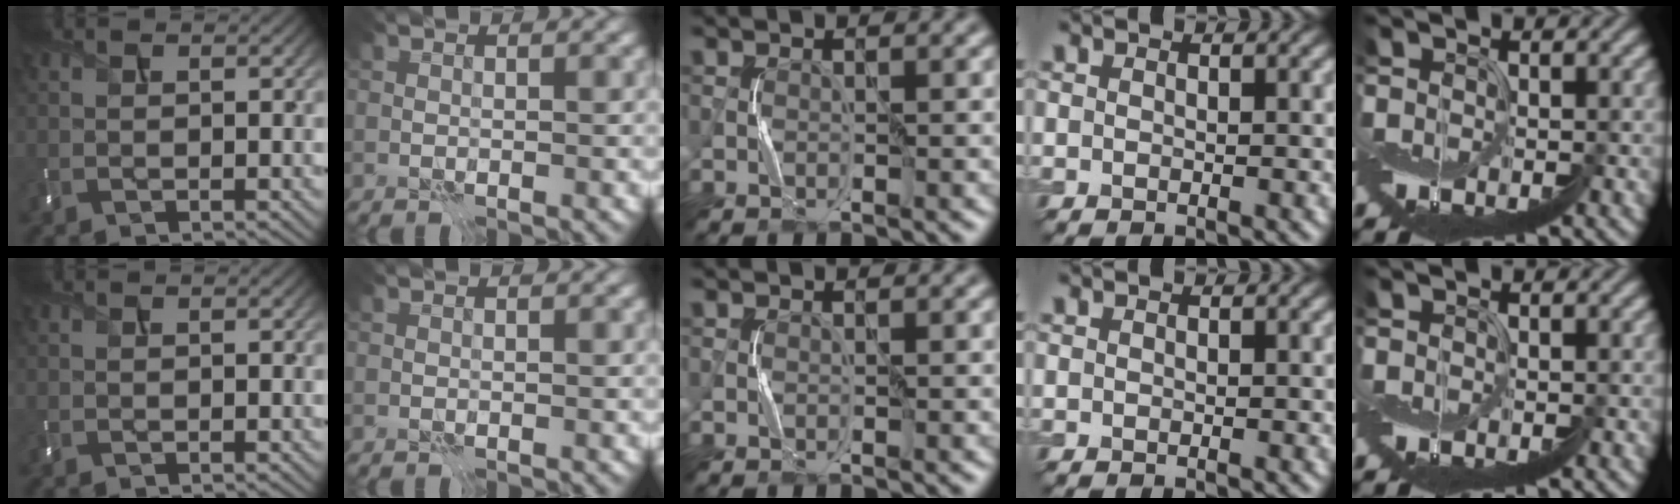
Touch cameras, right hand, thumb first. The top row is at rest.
{}